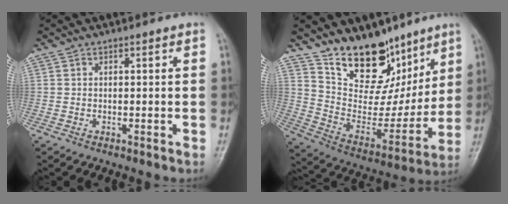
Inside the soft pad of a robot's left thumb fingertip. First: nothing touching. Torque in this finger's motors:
{"motor_torque": [2.05, 1.86, 1.41, -1.36, 0.10]}